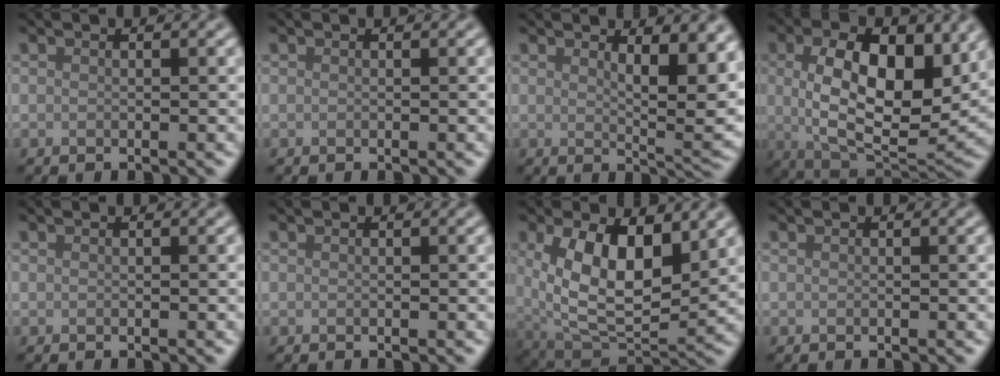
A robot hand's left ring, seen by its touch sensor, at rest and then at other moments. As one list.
[{"total": 0.0}, {"total": 7.0, "force": [2.4, 2.3, 6.2], "torque": [-0.080, -0.011, 0.044]}, {"total": 11.3, "force": [2.2, 5.5, 9.6], "torque": [-0.151, -0.004, 0.034]}, {"total": 0.0}, {"total": 0.0}, {"total": 9.8, "force": [2.4, 4.9, 8.1], "torque": [-0.148, -0.016, 0.041]}, {"total": 0.0}]